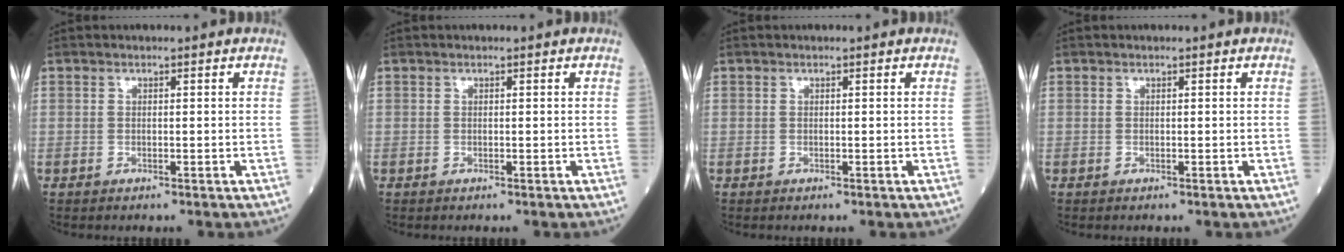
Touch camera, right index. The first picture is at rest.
{"total": 0.0}
{"total": 0.0}
{"total": 0.0}